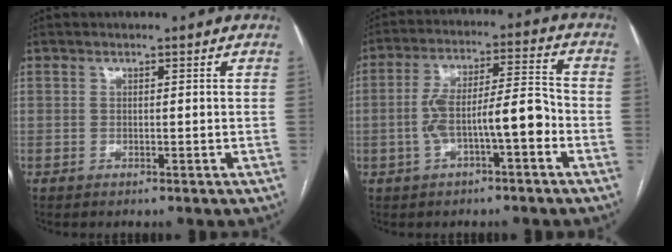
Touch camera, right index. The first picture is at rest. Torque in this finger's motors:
{"motor_torque": [0.62, -0.27, 0.70, 0.09]}